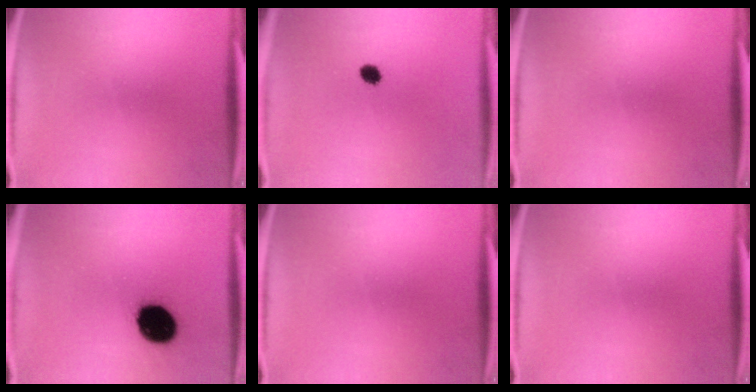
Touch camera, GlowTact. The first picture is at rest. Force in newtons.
{"total": 2.8}
{"total": 0.0}
{"total": 15.8}
{"total": 0.0}
{"total": 0.0}